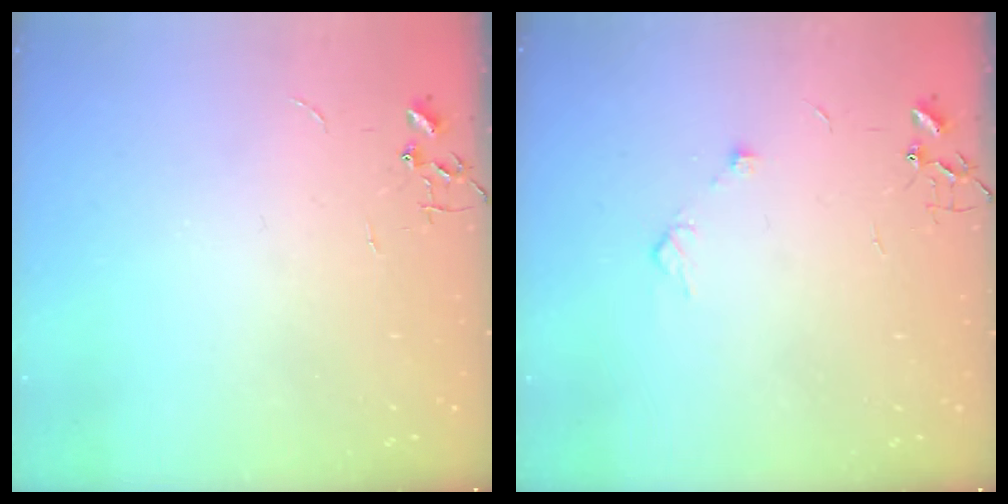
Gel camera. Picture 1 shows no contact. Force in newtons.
{"total": 6.1, "press": 6.0, "slide": 0.8}